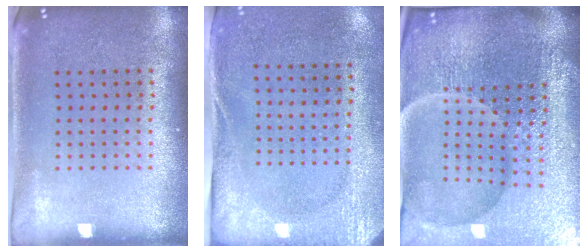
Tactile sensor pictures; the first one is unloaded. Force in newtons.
{"total": 2.8, "press": 2.2, "slide": 1.7}
{"total": 7.4, "press": 6.4, "slide": 3.6}